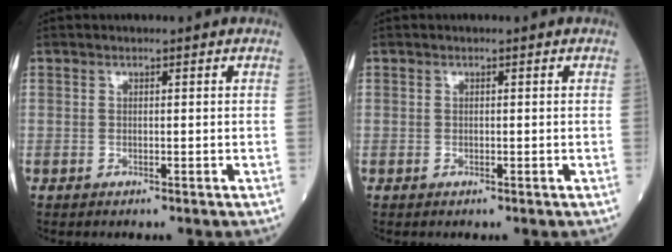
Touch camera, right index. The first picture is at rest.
{"total": 0.0}